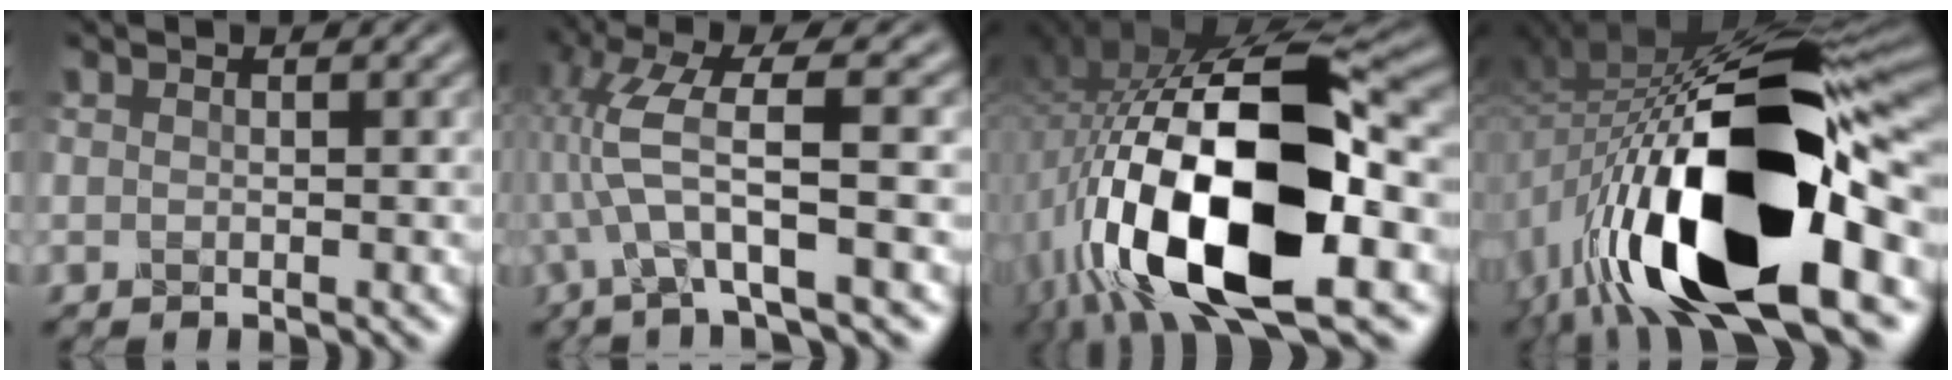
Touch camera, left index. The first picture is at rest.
{"total": 6.8, "force": [-0.7, 1.2, 6.7], "torque": [-0.154, 0.016, -0.017]}
{"total": 17.7, "force": [-5.0, 7.7, 15.2], "torque": [-0.300, -0.004, -0.078]}
{"total": 18.7, "force": [-6.4, 7.9, 15.7], "torque": [-0.290, -0.014, -0.101]}